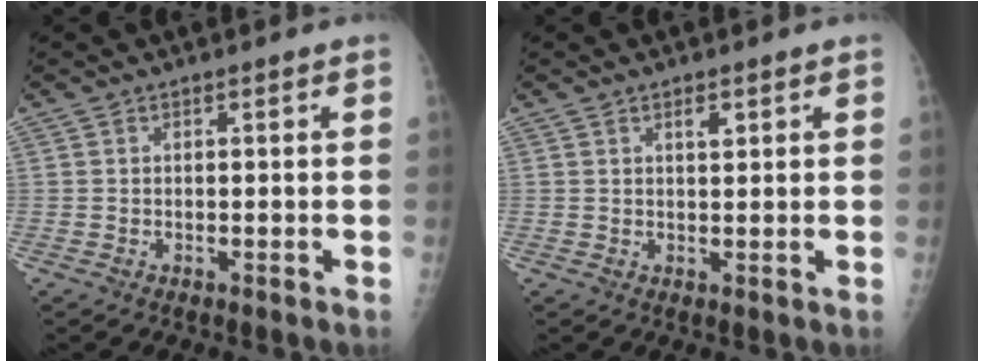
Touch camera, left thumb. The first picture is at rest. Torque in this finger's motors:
{"motor_torque": [0.33, 0.15, 0.24, -0.03, -0.01]}